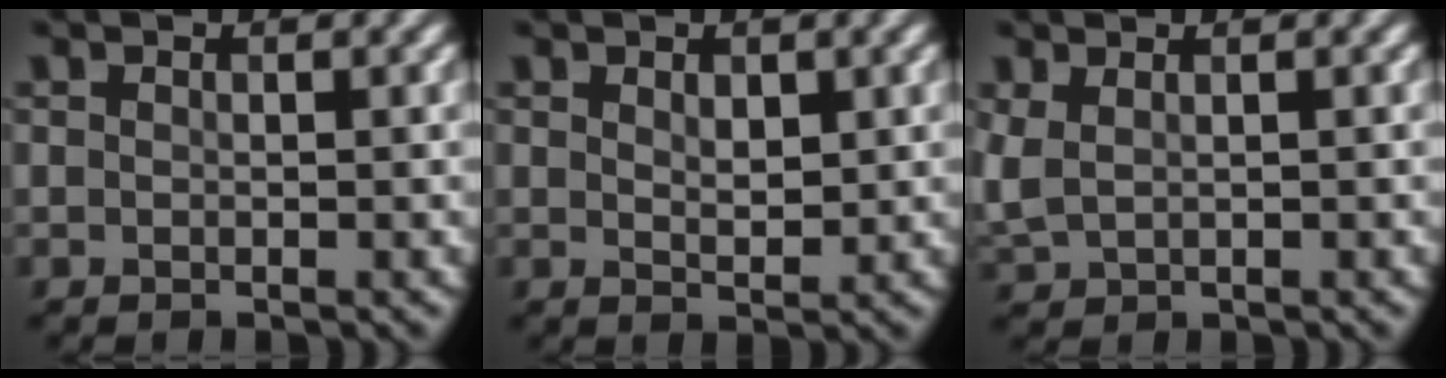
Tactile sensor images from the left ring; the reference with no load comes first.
{"total": 1.6, "force": [0.8, 0.9, 1.1], "torque": [-0.019, -0.003, 0.017]}
{"total": 2.0, "force": [0.7, 1.1, 1.4], "torque": [-0.044, 0.002, 0.020]}